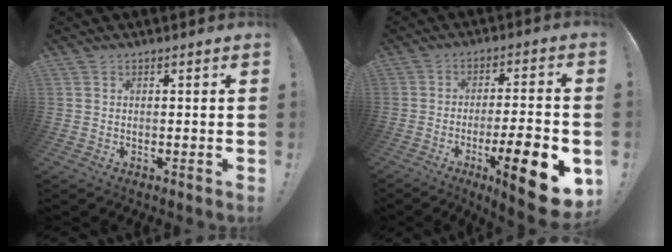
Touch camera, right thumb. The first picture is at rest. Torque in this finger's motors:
{"motor_torque": [0.63, 0.68, 1.47, -1.31, 0.15]}